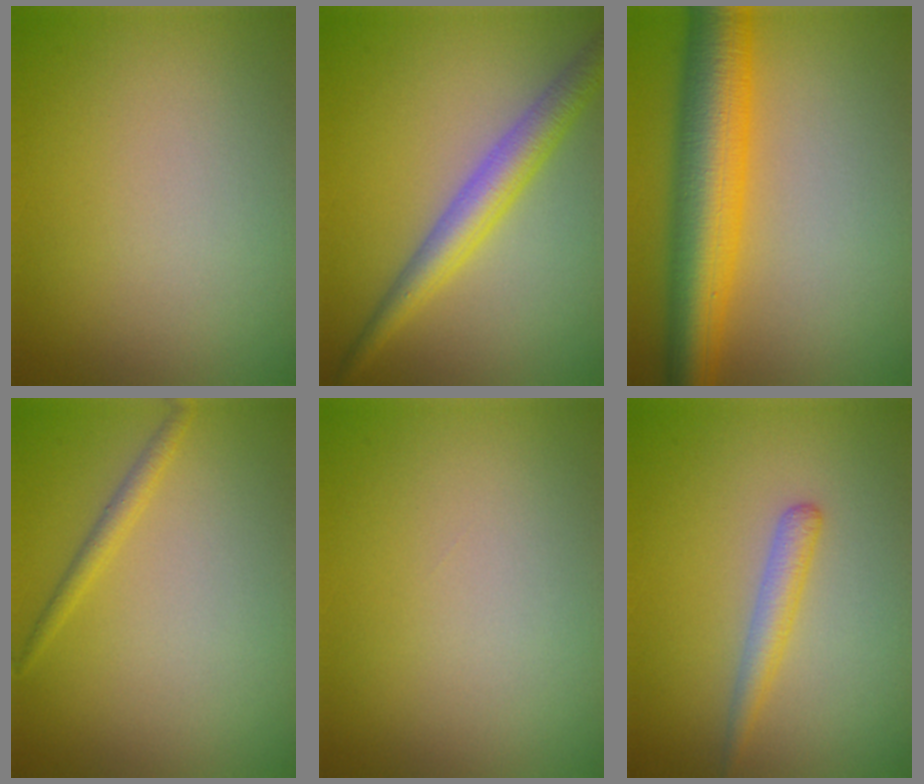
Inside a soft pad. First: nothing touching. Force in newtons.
{"total": 4.3, "press": 4.3, "slide": 0.0}
{"total": 9.2, "press": 9.2, "slide": 0.1}
{"total": 1.3, "press": 1.3, "slide": 0.1}
{"total": 0.0}
{"total": 1.9, "press": 1.9, "slide": 0.0}